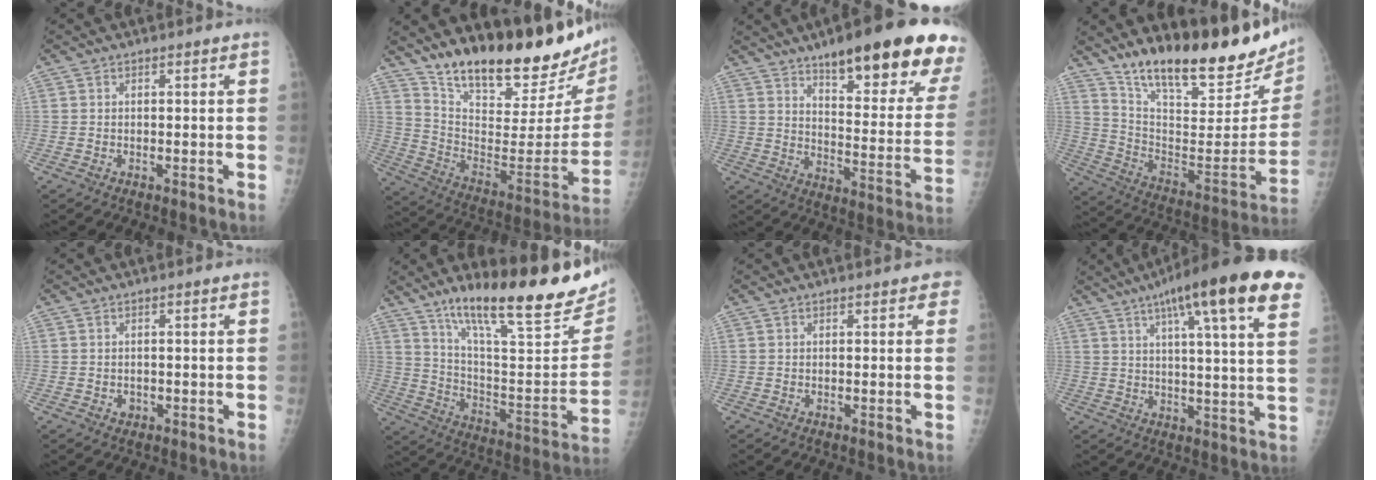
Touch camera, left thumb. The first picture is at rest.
{"total": 27.9, "force": [22.8, 6.7, 14.6], "torque": [-0.204, -0.142, 0.343]}
{"total": 26.3, "force": [16.9, 6.1, 19.2], "torque": [-0.230, -0.065, 0.232]}
{"total": 28.3, "force": [21.5, 7.7, 16.7], "torque": [-0.230, -0.107, 0.331]}
{"total": 1.0, "force": [-0.3, 0.9, 0.4], "torque": [-0.002, 0.002, -0.001]}
{"total": 27.6, "force": [18.7, 6.4, 19.3], "torque": [-0.260, -0.081, 0.298]}
{"total": 2.0, "force": [1.2, 1.0, 1.2], "torque": [0.004, 0.000, 0.009]}
{"total": 22.9, "force": [12.7, 3.5, 18.7], "torque": [-0.270, -0.010, 0.167]}